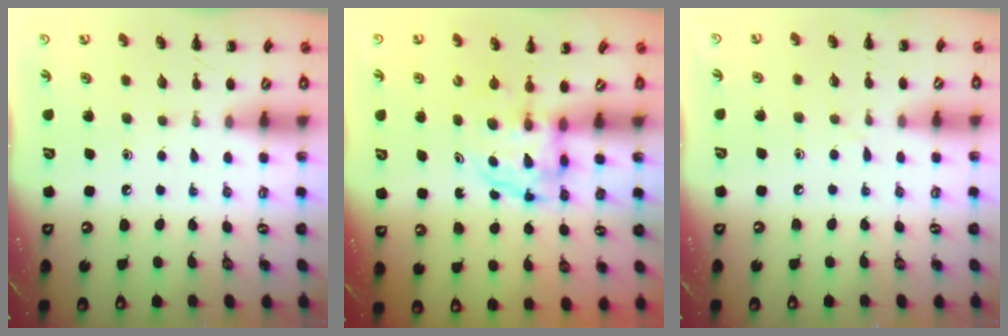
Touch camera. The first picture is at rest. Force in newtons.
{"total": 3.8, "press": 3.8, "slide": 0.3}
{"total": 3.2, "press": 2.9, "slide": 1.3}